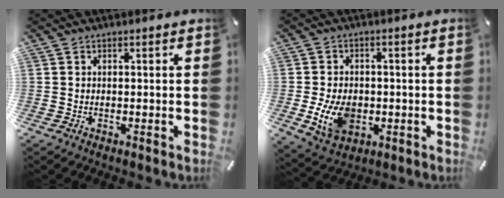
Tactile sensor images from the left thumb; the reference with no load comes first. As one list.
[{"total": 9.6, "force": [-1.7, 7.2, 6.2], "torque": [-0.125, 0.003, -0.029]}]